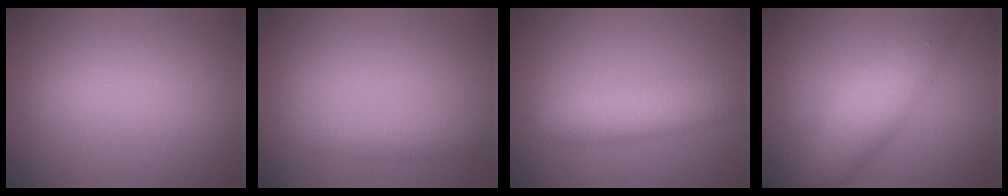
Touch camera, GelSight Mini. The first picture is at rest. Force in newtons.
{"total": 1.3, "press": 1.3, "slide": 0.0}
{"total": 4.1, "press": 4.1, "slide": 0.1}
{"total": 5.3, "press": 5.3, "slide": 0.0}